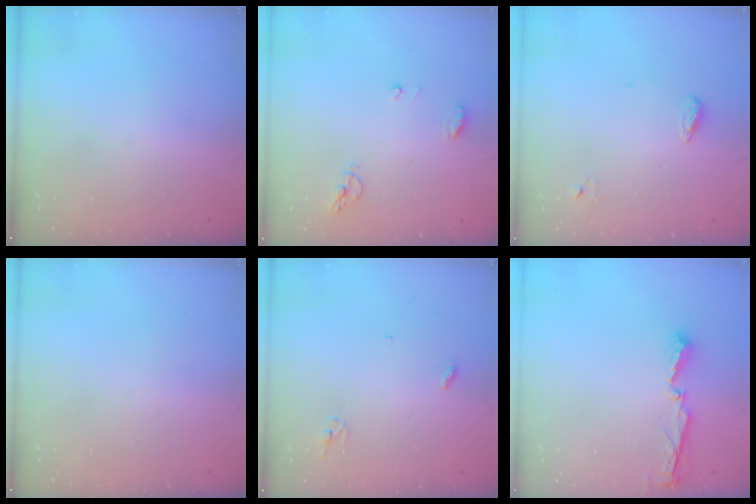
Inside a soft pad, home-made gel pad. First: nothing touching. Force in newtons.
{"total": 6.3, "press": 6.3, "slide": 0.7}
{"total": 4.6, "press": 4.4, "slide": 1.0}
{"total": 0.0}
{"total": 3.0, "press": 2.9, "slide": 0.2}
{"total": 5.1, "press": 5.1, "slide": 0.4}